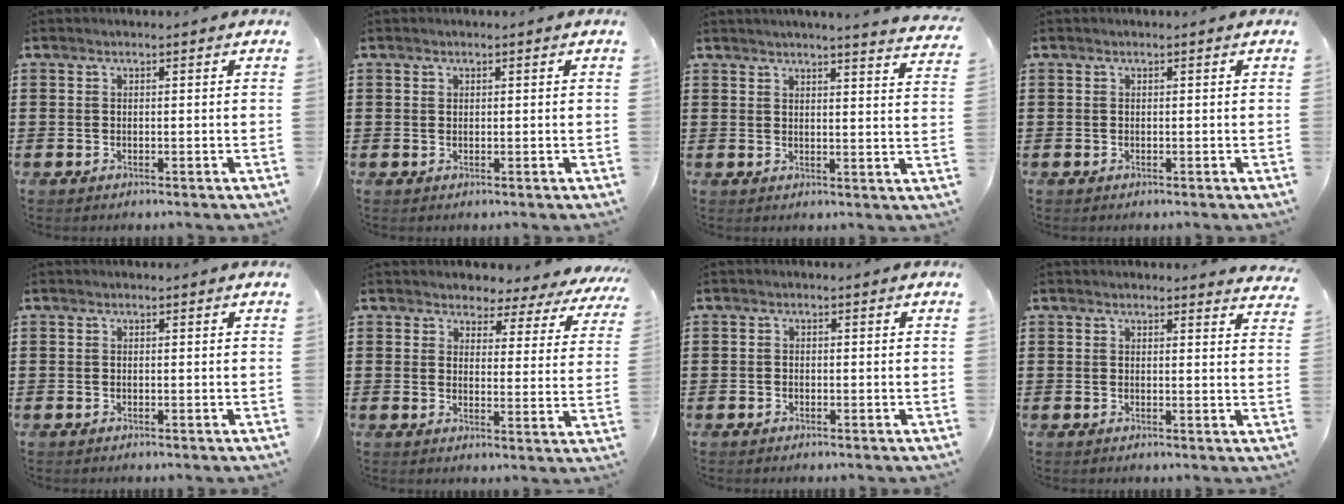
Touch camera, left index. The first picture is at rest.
{"total": 0.5, "force": [0.3, 0.4, 0.2], "torque": [-0.005, 0.002, 0.007]}
{"total": 3.4, "force": [3.2, -1.0, 0.7], "torque": [-0.025, -0.019, 0.055]}
{"total": 0.0}
{"total": 0.0}
{"total": 3.6, "force": [3.4, 1.2, 0.4], "torque": [-0.024, -0.025, 0.054]}
{"total": 0.8, "force": [-0.6, 0.5, 0.0], "torque": [-0.003, 0.002, -0.015]}
{"total": 1.8, "force": [1.7, 0.1, 0.4], "torque": [-0.004, -0.004, 0.031]}